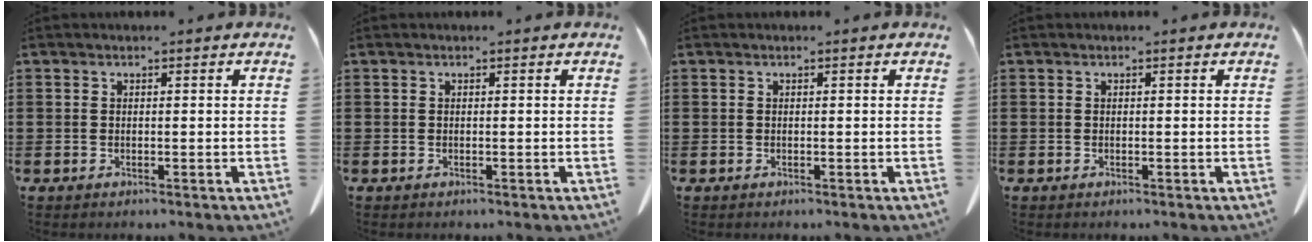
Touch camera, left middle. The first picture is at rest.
{"total": 0.0}
{"total": 0.0}
{"total": 0.0}